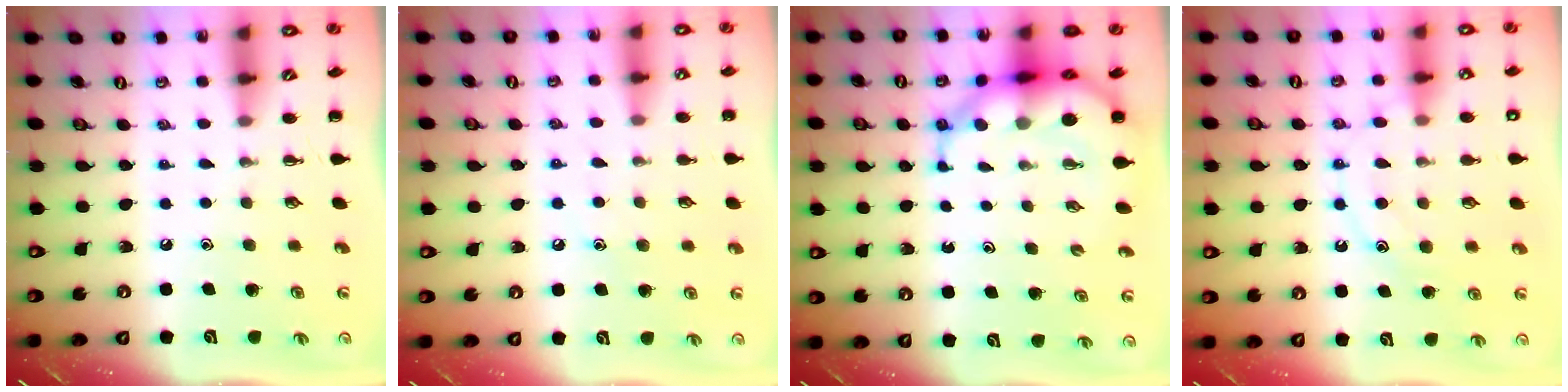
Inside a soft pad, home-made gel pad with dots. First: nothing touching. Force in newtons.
{"total": 6.7, "press": 6.4, "slide": 1.8}
{"total": 7.9, "press": 7.6, "slide": 2.1}
{"total": 12.2, "press": 12.1, "slide": 0.8}